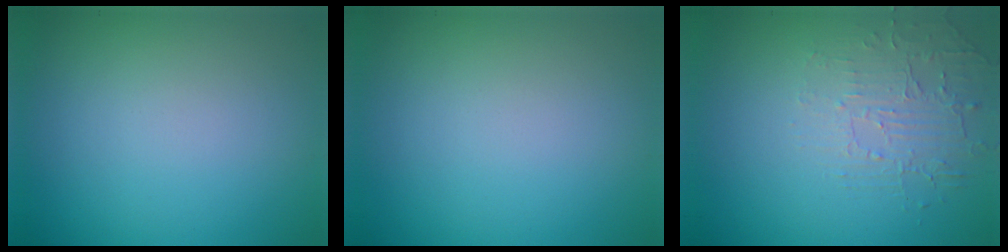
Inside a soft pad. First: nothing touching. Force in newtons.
{"total": 0.0}
{"total": 1.9, "press": 1.0, "slide": 1.6}